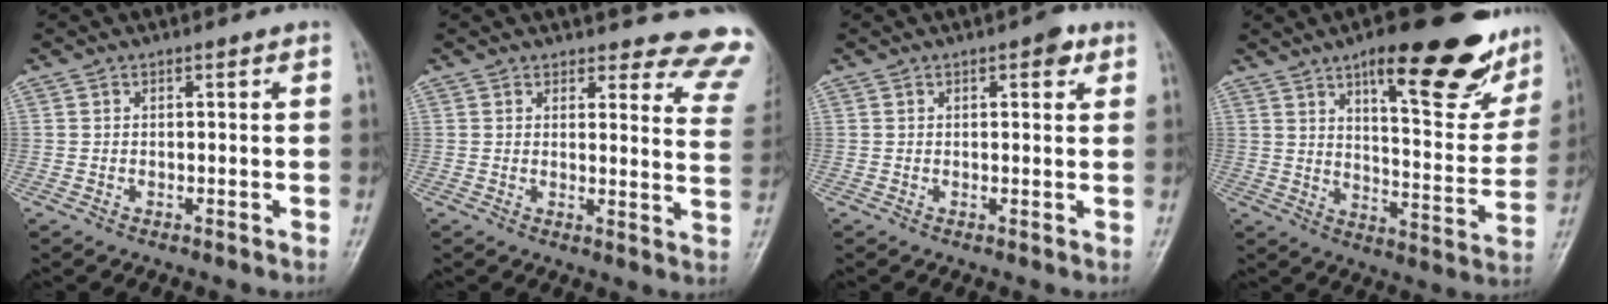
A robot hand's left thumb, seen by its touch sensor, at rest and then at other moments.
{"total": 13.0, "force": [12.5, 3.2, 1.4], "torque": [0.042, -0.120, 0.100]}
{"total": 2.5, "force": [1.3, 1.1, 1.9], "torque": [-0.018, -0.002, 0.013]}
{"total": 22.9, "force": [13.8, 7.4, 16.7], "torque": [-0.178, -0.056, 0.197]}